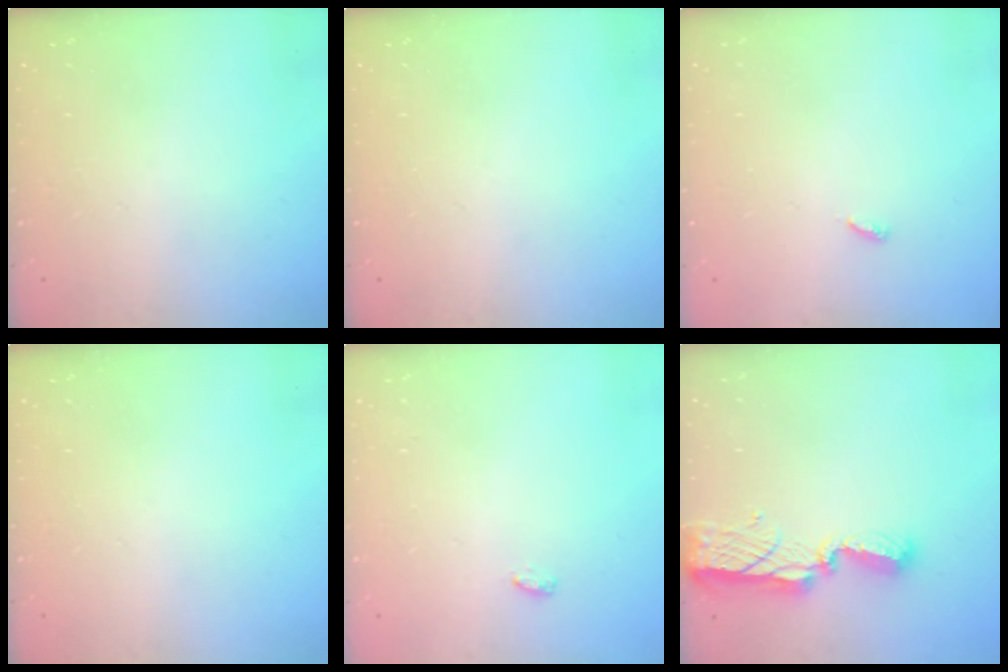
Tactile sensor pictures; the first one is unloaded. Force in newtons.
{"total": 0.0}
{"total": 2.5, "press": 2.5, "slide": 0.2}
{"total": 0.0}
{"total": 6.5, "press": 3.1, "slide": 5.7}
{"total": 8.3, "press": 8.3, "slide": 0.8}